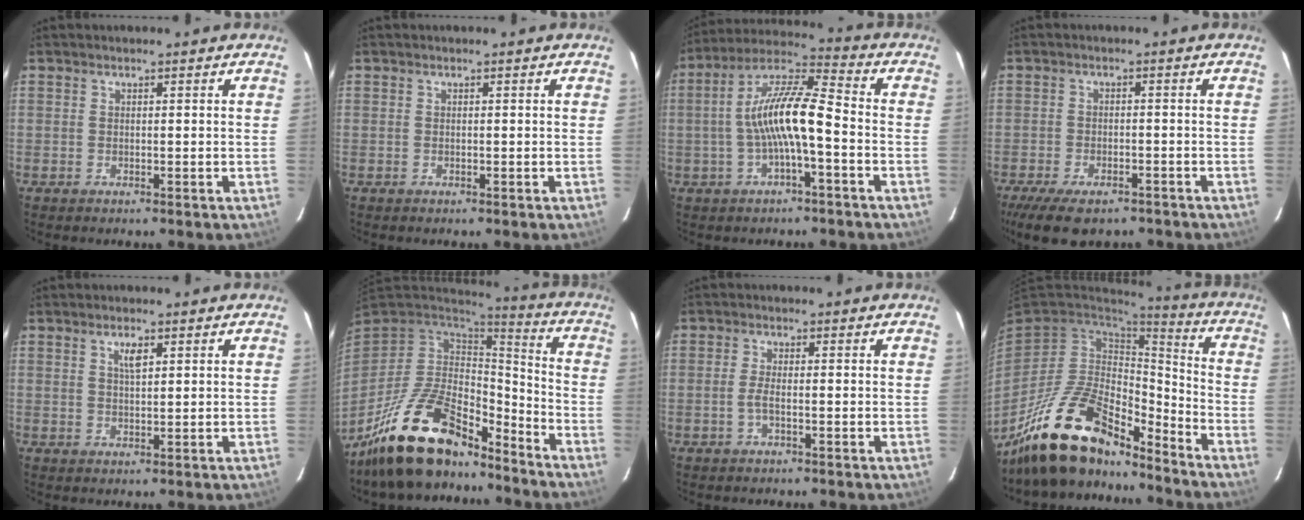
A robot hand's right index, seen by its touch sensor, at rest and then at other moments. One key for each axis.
{"total": 0.0}
{"total": 11.9, "fx": -2.4, "fy": 2.2, "fz": 11.4, "tx": -0.224, "ty": 0.019, "tz": -0.046}
{"total": 11.6, "fx": -8.6, "fy": 4.8, "fz": 6.2, "tx": -0.142, "ty": -0.028, "tz": -0.138}
{"total": 2.5, "fx": 1.2, "fy": 0.9, "fz": 2.0, "tx": -0.035, "ty": 0.002, "tz": 0.021}
{"total": 20.0, "fx": -15.0, "fy": 7.7, "fz": 10.9, "tx": -0.227, "ty": -0.011, "tz": -0.257}
{"total": 2.1, "fx": -0.8, "fy": 0.2, "fz": 1.9, "tx": -0.041, "ty": 0.001, "tz": -0.017}
{"total": 20.2, "fx": -15.8, "fy": 7.4, "fz": 10.3, "tx": -0.215, "ty": 0.001, "tz": -0.278}